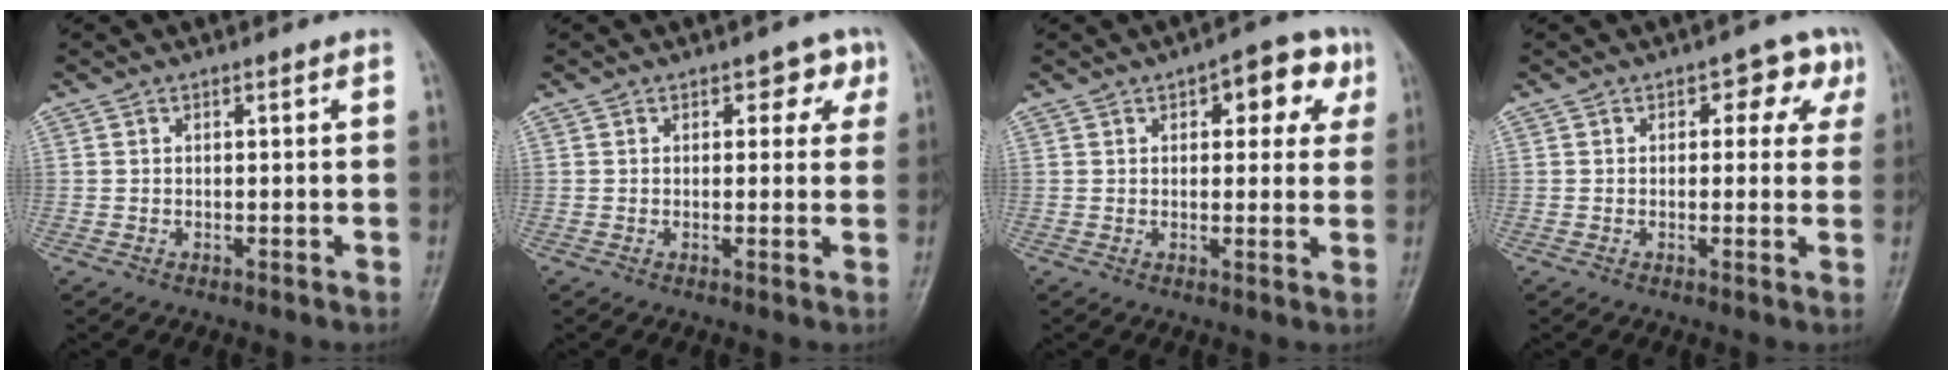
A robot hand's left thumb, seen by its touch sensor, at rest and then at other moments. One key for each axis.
{"total": 3.7, "fx": 1.6, "fy": 2.5, "fz": 2.2, "tx": 0.005, "ty": -0.001, "tz": 0.011}
{"total": 8.8, "fx": 3.6, "fy": 4.6, "fz": 6.6, "tx": -0.040, "ty": 0.001, "tz": 0.036}
{"total": 5.4, "fx": 1.9, "fy": 3.6, "fz": 3.6, "tx": 0.002, "ty": 0.000, "tz": 0.010}